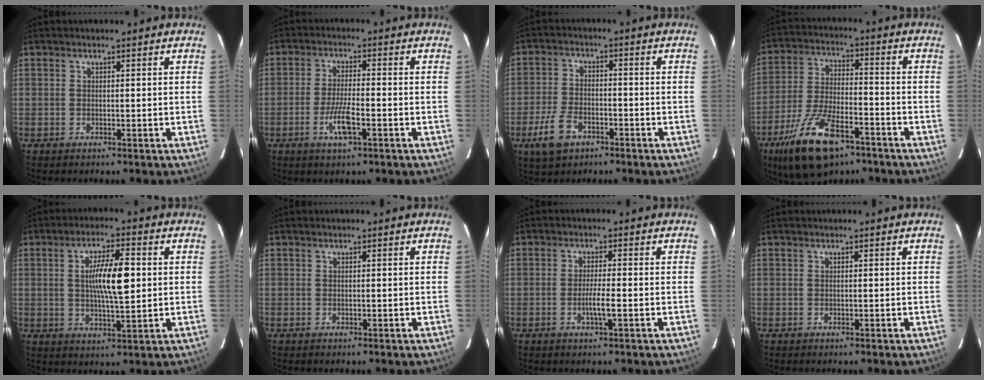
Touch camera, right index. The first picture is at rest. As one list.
[{"total": 5.4, "force": [-2.3, 0.8, 4.9], "torque": [-0.096, -0.005, -0.042]}, {"total": 6.9, "force": [-3.8, 4.0, 4.1], "torque": [-0.094, 0.000, -0.065]}, {"total": 14.5, "force": [-8.9, 4.9, 10.3], "torque": [-0.208, -0.013, -0.156]}, {"total": 9.0, "force": [1.0, 1.5, 8.8], "torque": [-0.156, 0.005, 0.018]}, {"total": 0.0}, {"total": 3.0, "force": [-0.9, -0.1, 2.9], "torque": [-0.055, -0.003, -0.018]}, {"total": 0.0}]